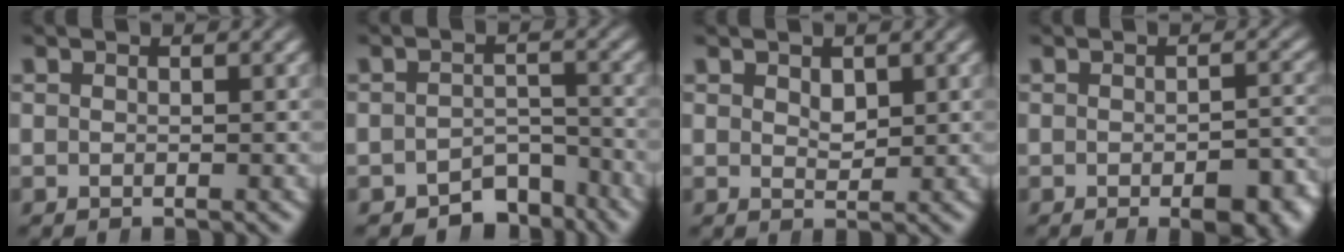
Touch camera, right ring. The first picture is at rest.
{"total": 5.7, "force": [-5.0, 2.2, 1.4], "torque": [0.009, -0.010, -0.079]}
{"total": 1.3, "force": [1.1, 0.0, 0.8], "torque": [0.000, -0.004, 0.028]}
{"total": 4.1, "force": [-2.5, 1.2, 3.0], "torque": [-0.028, -0.002, -0.037]}